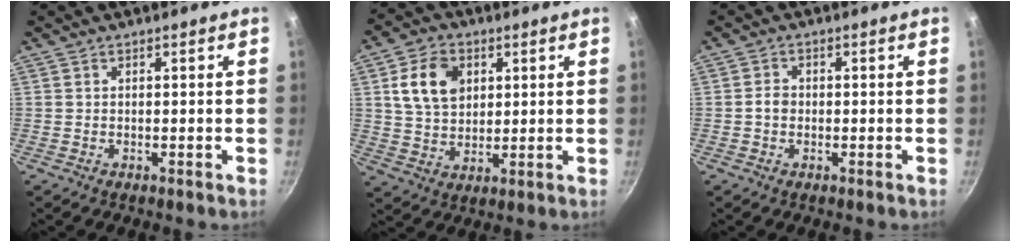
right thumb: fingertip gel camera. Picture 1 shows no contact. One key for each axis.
{"total": 10.8, "fx": 3.3, "fy": 7.9, "fz": 6.6, "tx": -0.098, "ty": -0.004, "tz": 0.059}
{"total": 2.1, "fx": -0.3, "fy": 1.8, "fz": 1.2, "tx": -0.013, "ty": 0.011, "tz": -0.007}